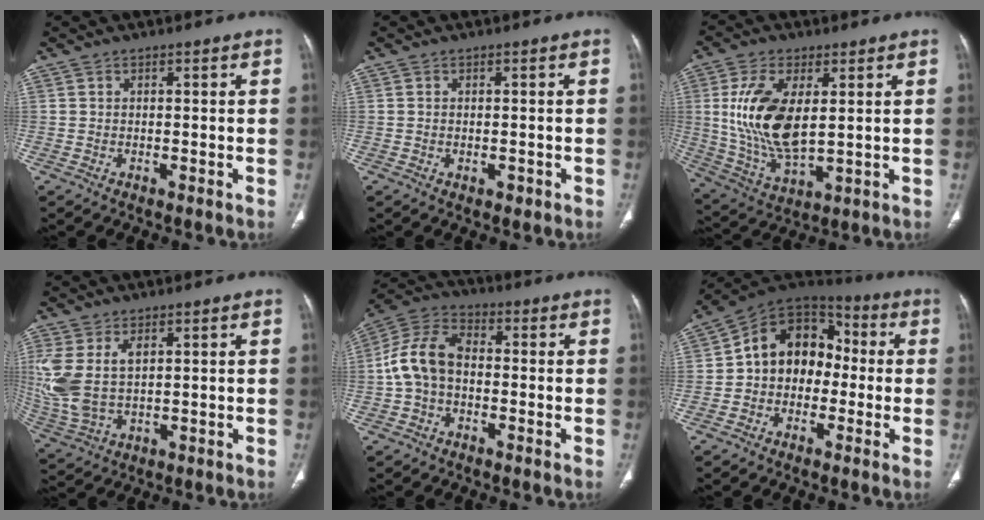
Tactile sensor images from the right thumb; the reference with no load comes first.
{"total": 1.3, "force": [-0.4, 0.9, 0.8], "torque": [-0.014, 0.004, -0.001]}
{"total": 15.4, "force": [2.6, 7.6, 13.2], "torque": [-0.265, -0.019, 0.062]}
{"total": 11.5, "force": [2.8, 6.6, 9.1], "torque": [-0.219, 0.000, 0.072]}
{"total": 10.3, "force": [-0.9, 7.0, 7.5], "torque": [-0.143, 0.034, -0.029]}
{"total": 13.9, "force": [-0.5, 10.8, 8.8], "torque": [-0.097, 0.049, -0.025]}